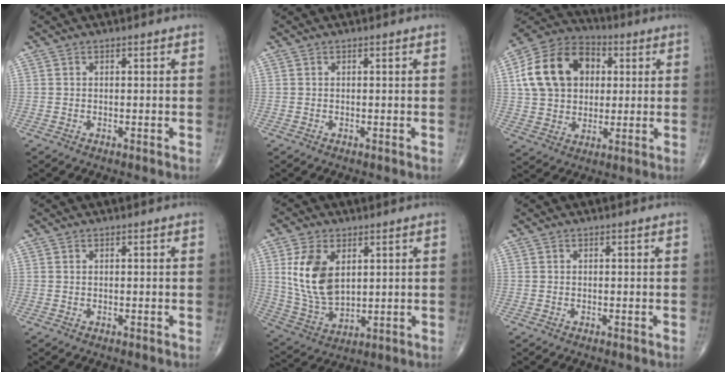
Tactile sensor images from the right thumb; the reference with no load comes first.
{"total": 0.0}
{"total": 17.7, "force": [3.7, 13.4, 11.0], "torque": [-0.176, 0.016, 0.060]}
{"total": 0.0}
{"total": 13.2, "force": [3.5, 8.0, 9.8], "torque": [-0.181, -0.017, 0.081]}
{"total": 0.0}